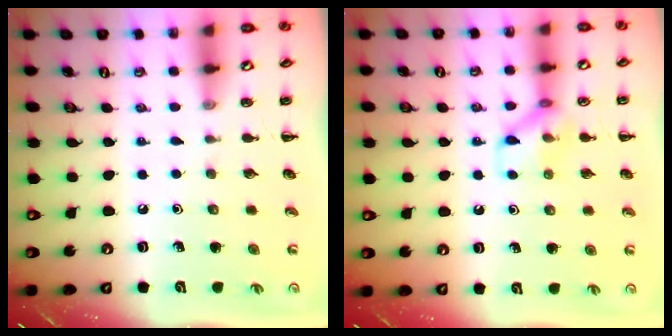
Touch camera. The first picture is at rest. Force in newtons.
{"total": 8.2, "press": 8.2, "slide": 0.4}